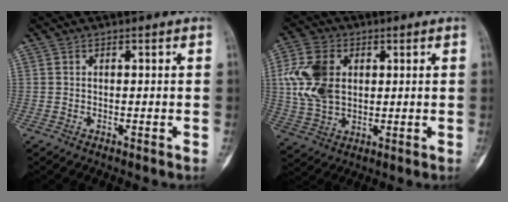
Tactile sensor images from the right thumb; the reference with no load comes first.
{"total": 12.4, "force": [2.2, 8.7, 8.6], "torque": [-0.165, 0.001, 0.043]}